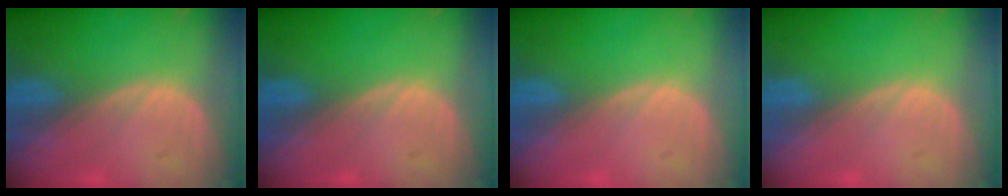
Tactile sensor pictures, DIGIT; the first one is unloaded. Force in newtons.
{"total": 0.0}
{"total": 0.0}
{"total": 0.0}